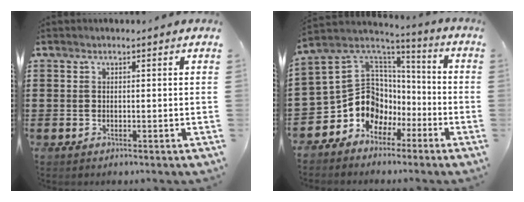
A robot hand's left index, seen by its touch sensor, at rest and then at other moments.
{"total": 10.7, "force": [-3.3, 9.6, 3.2], "torque": [-0.111, -0.011, -0.057]}